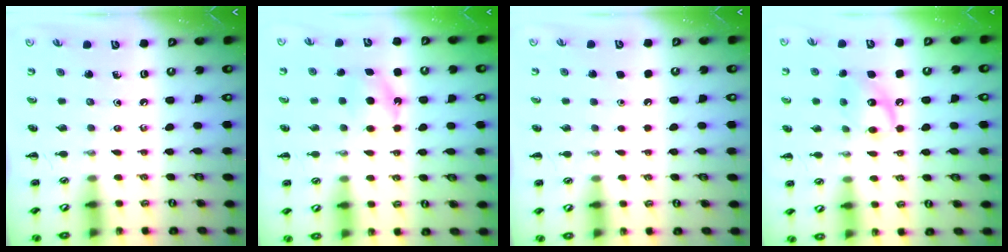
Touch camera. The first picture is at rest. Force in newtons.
{"total": 5.5, "press": 5.3, "slide": 1.7}
{"total": 1.6, "press": 1.6, "slide": 0.1}
{"total": 10.7, "press": 10.6, "slide": 0.7}